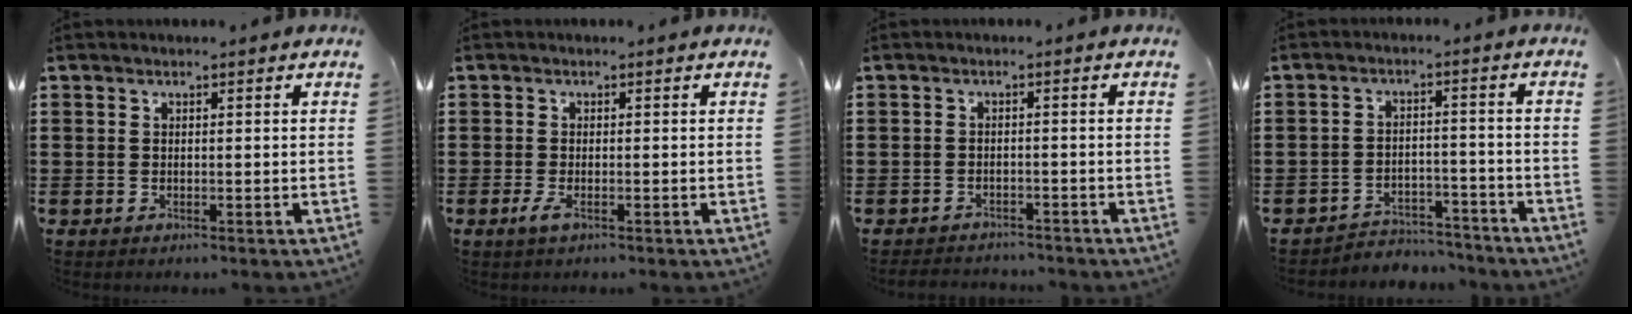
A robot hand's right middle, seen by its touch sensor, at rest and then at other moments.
{"total": 1.5, "force": [-0.6, 0.3, 1.3], "torque": [-0.039, -0.008, -0.015]}
{"total": 2.0, "force": [-2.0, 0.2, -0.1], "torque": [-0.006, 0.001, -0.043]}
{"total": 4.2, "force": [-4.1, 0.8, 0.2], "torque": [-0.007, 0.006, -0.087]}